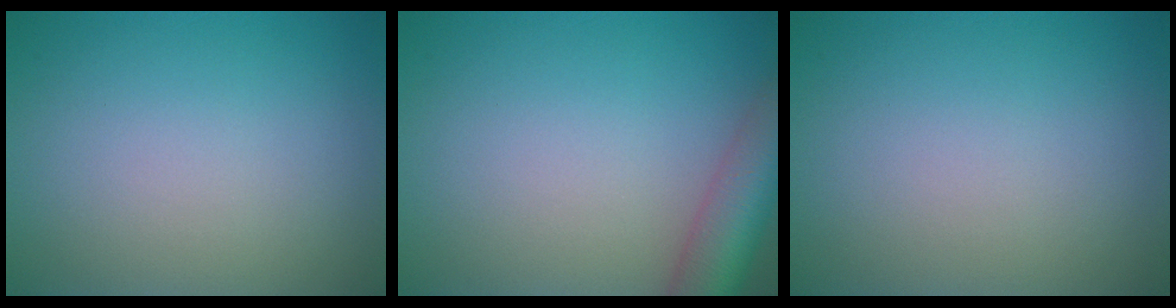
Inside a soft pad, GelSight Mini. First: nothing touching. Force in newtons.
{"total": 6.4, "press": 6.4, "slide": 0.4}
{"total": 0.0}